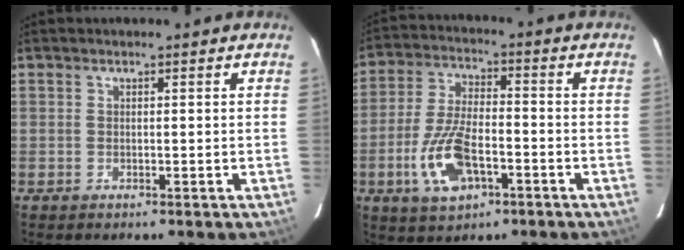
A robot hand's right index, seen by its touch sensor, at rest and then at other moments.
{"total": 12.1, "force": [-4.7, 5.7, 9.6], "torque": [-0.208, -0.003, -0.081]}